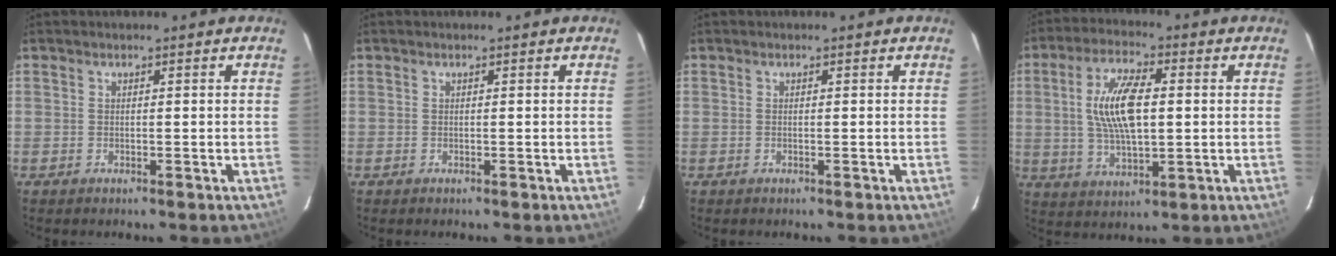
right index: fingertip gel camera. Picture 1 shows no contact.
{"total": 0.0}
{"total": 0.0}
{"total": 11.7, "force": [1.3, 4.8, 10.5], "torque": [-0.205, 0.008, 0.028]}